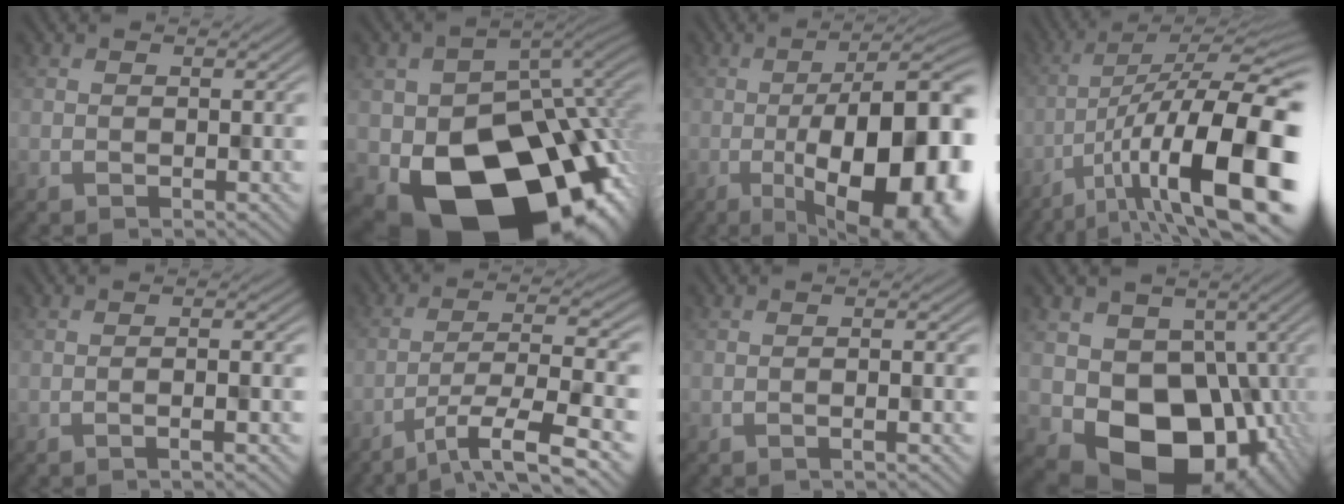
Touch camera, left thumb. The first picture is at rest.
{"total": 19.3, "force": [-6.9, 13.9, 11.4], "torque": [-0.180, -0.058, -0.085]}
{"total": 18.5, "force": [-4.7, 7.0, 16.5], "torque": [-0.202, 0.005, -0.070]}
{"total": 17.4, "force": [-7.0, 5.8, 14.8], "torque": [-0.224, -0.012, -0.114]}
{"total": 2.5, "force": [-1.2, 0.4, 2.1], "torque": [-0.029, 0.014, -0.025]}
{"total": 10.7, "force": [-6.3, 2.8, 8.1], "torque": [-0.126, -0.002, -0.095]}
{"total": 1.7, "force": [-0.8, 0.3, 1.5], "torque": [-0.019, 0.010, -0.017]}
{"total": 12.5, "force": [-2.6, 10.3, 6.7], "torque": [-0.086, -0.042, -0.031]}